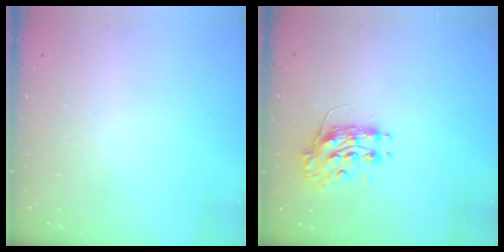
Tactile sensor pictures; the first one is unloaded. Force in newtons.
{"total": 8.3, "press": 8.3, "slide": 0.2}